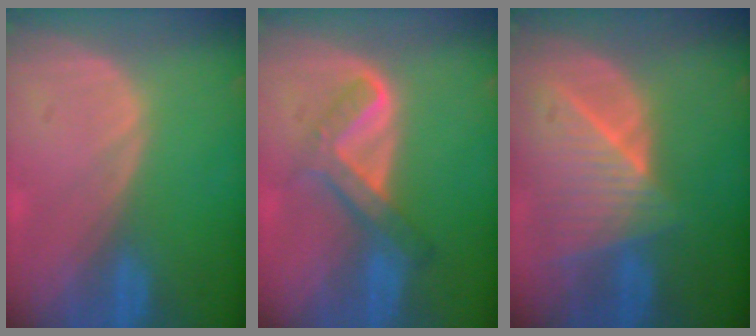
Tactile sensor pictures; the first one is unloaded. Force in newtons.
{"total": 6.2, "press": 5.4, "slide": 3.1}
{"total": 8.8, "press": 7.9, "slide": 3.9}